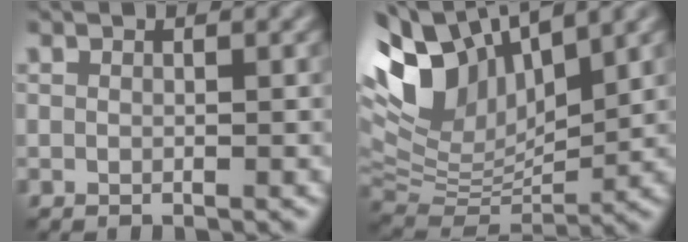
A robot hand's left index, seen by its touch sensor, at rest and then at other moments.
{"total": 10.9, "force": [5.5, 5.7, 7.5], "torque": [-0.167, 0.019, 0.100]}